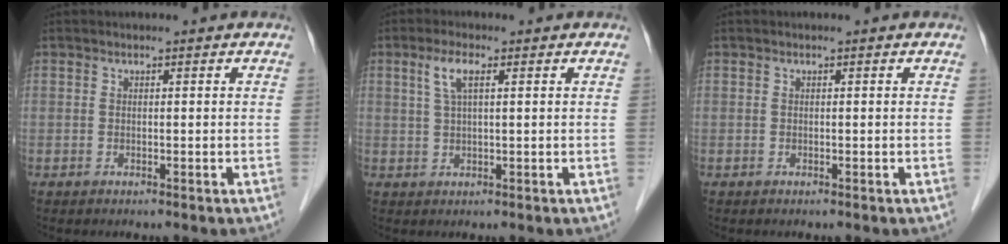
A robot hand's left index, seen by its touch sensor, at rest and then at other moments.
{"total": 3.4, "force": [1.4, 0.7, 3.0], "torque": [-0.068, 0.010, 0.029]}
{"total": 0.0}